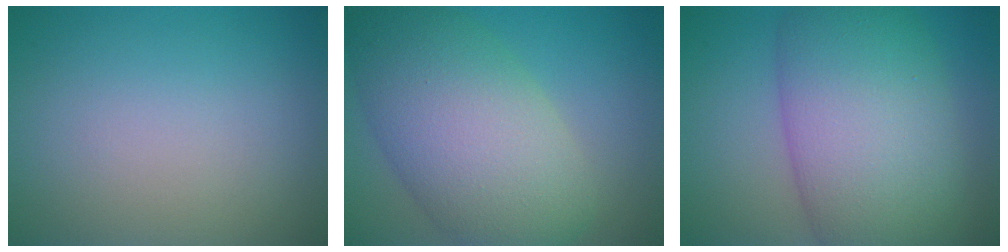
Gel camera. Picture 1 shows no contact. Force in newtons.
{"total": 10.5, "press": 10.5, "slide": 0.7}
{"total": 12.1, "press": 12.0, "slide": 0.4}